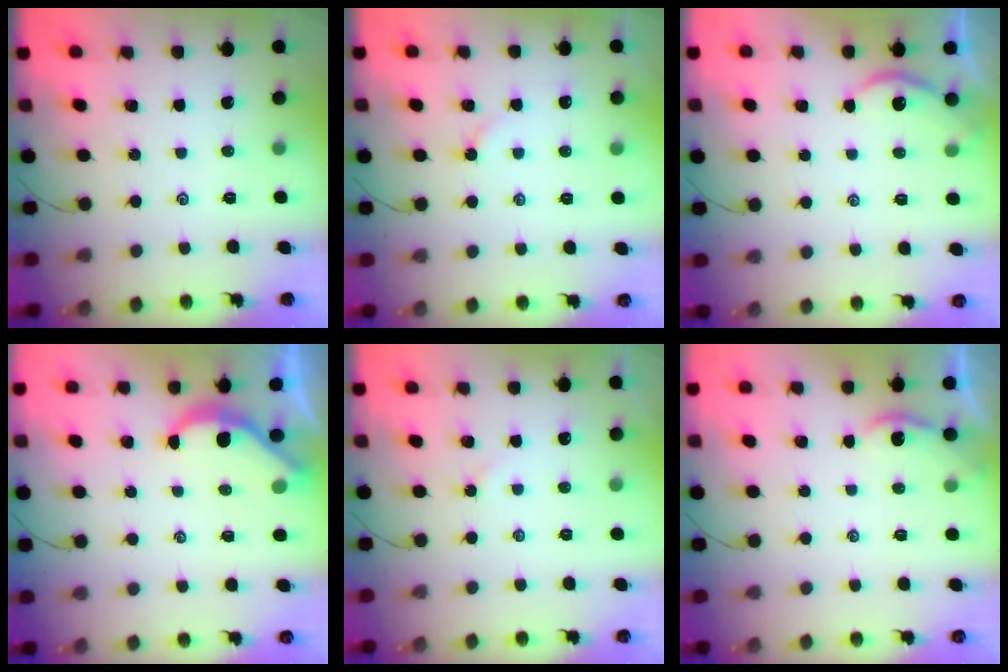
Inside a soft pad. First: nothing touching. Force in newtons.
{"total": 2.1, "press": 2.1, "slide": 0.2}
{"total": 3.1, "press": 3.1, "slide": 0.3}
{"total": 4.2, "press": 4.2, "slide": 0.5}
{"total": 3.8, "press": 3.8, "slide": 0.4}
{"total": 1.2, "press": 1.2, "slide": 0.2}